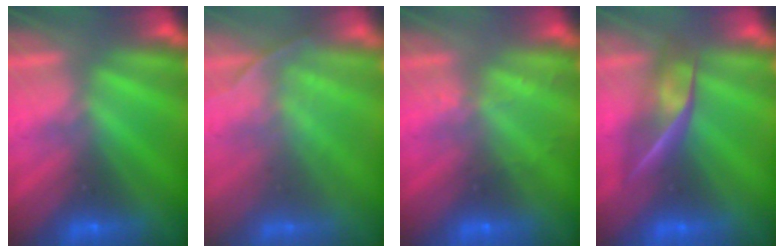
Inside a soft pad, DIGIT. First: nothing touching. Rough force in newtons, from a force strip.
{"total": 1.8}
{"total": 1.9}
{"total": 2.4}